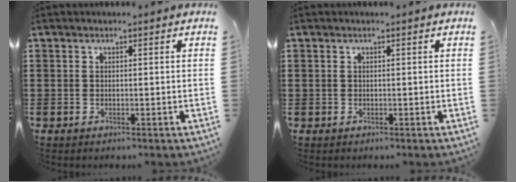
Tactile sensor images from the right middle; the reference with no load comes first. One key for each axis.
{"total": 0.0}